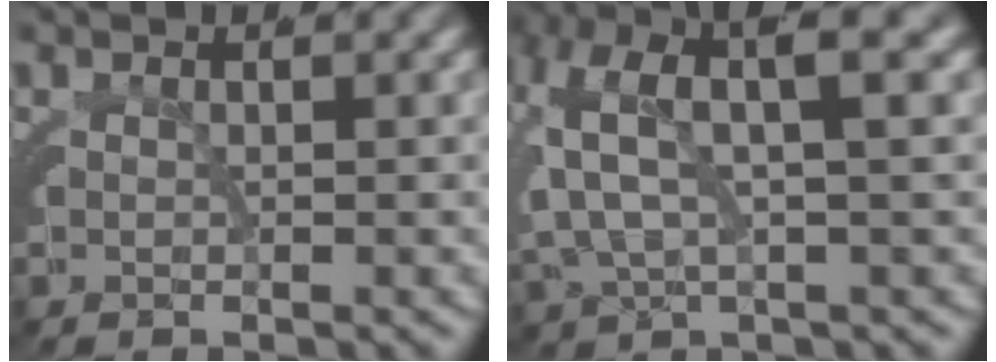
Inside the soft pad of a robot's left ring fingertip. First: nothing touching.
{"total": 7.5, "force": [2.8, 4.4, 5.4], "torque": [-0.118, 0.015, 0.036]}